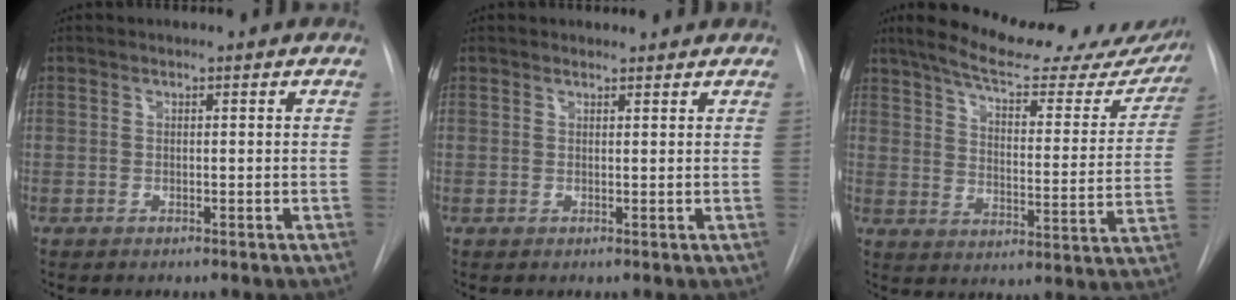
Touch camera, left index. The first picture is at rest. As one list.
[{"total": 1.2, "force": [1.1, 0.4, -0.1], "torque": [-0.006, 0.003, 0.013]}, {"total": 24.5, "force": [21.0, 5.7, 11.1], "torque": [-0.159, -0.033, 0.263]}]